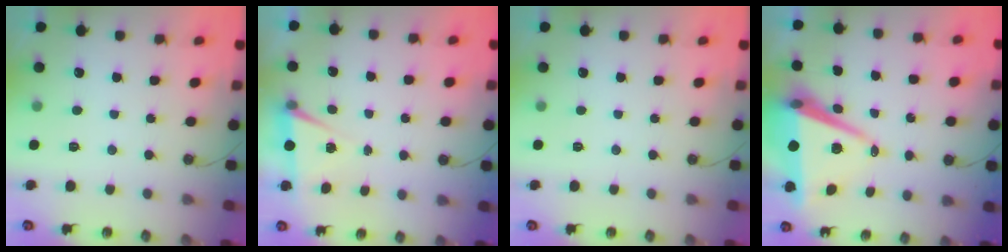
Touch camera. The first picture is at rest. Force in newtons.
{"total": 4.8, "press": 1.9, "slide": 4.4}
{"total": 0.0}
{"total": 10.7, "press": 9.9, "slide": 4.1}